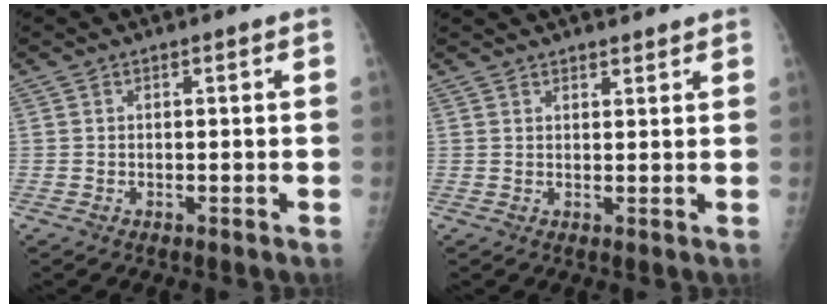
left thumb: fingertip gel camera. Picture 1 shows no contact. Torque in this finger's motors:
{"motor_torque": [0.00, -0.01, -0.10, -0.16, 0.02]}